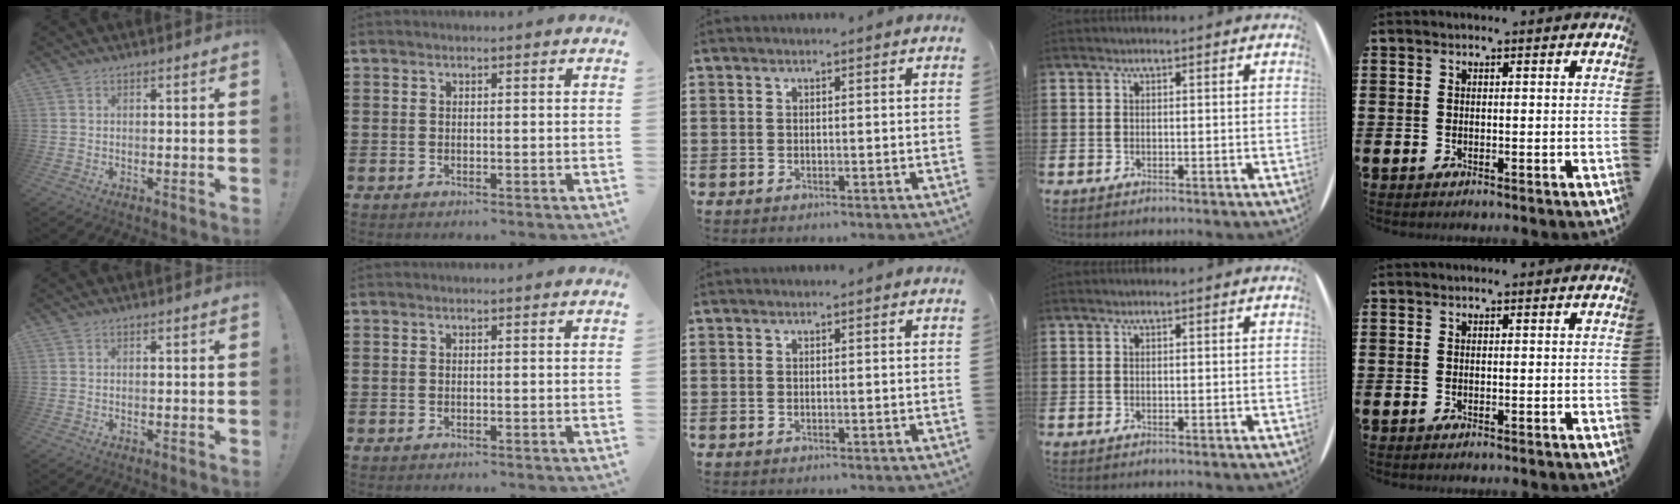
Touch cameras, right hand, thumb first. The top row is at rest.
{}